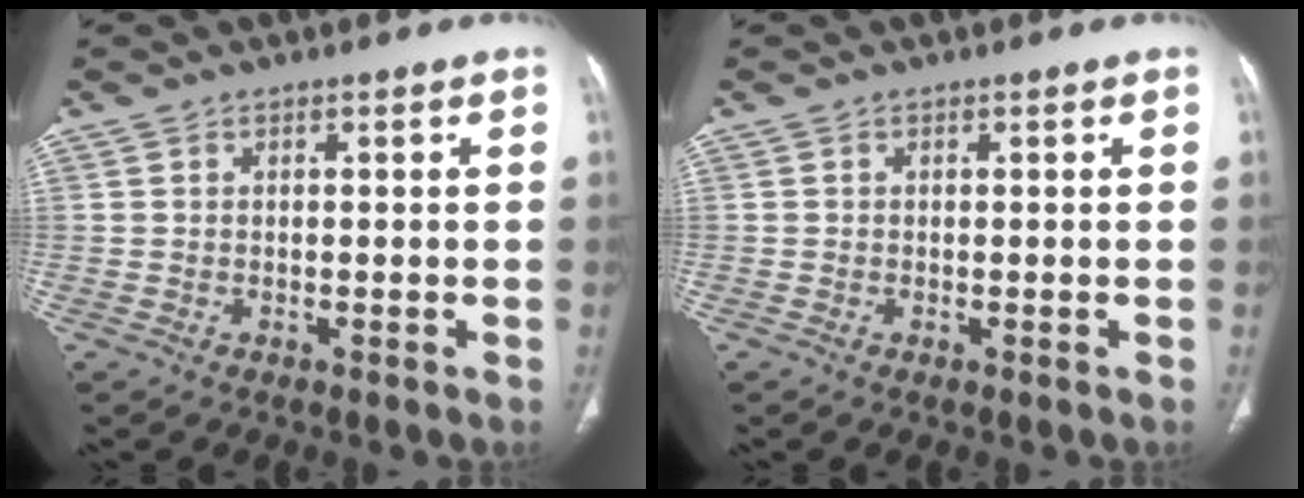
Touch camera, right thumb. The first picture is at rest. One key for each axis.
{"total": 0.0}